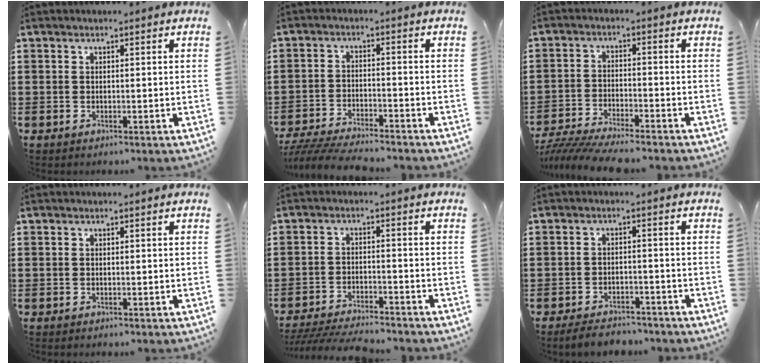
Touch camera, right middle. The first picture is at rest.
{"total": 5.1, "force": [-5.0, 0.4, 1.3], "torque": [-0.033, -0.006, -0.102]}
{"total": 5.8, "force": [-5.6, 0.3, 1.6], "torque": [-0.044, -0.010, -0.113]}
{"total": 0.0}
{"total": 4.6, "force": [-4.4, 0.2, 1.1], "torque": [-0.032, -0.008, -0.094]}
{"total": 3.4, "force": [-3.2, 0.7, 0.7], "torque": [-0.013, 0.006, -0.065]}